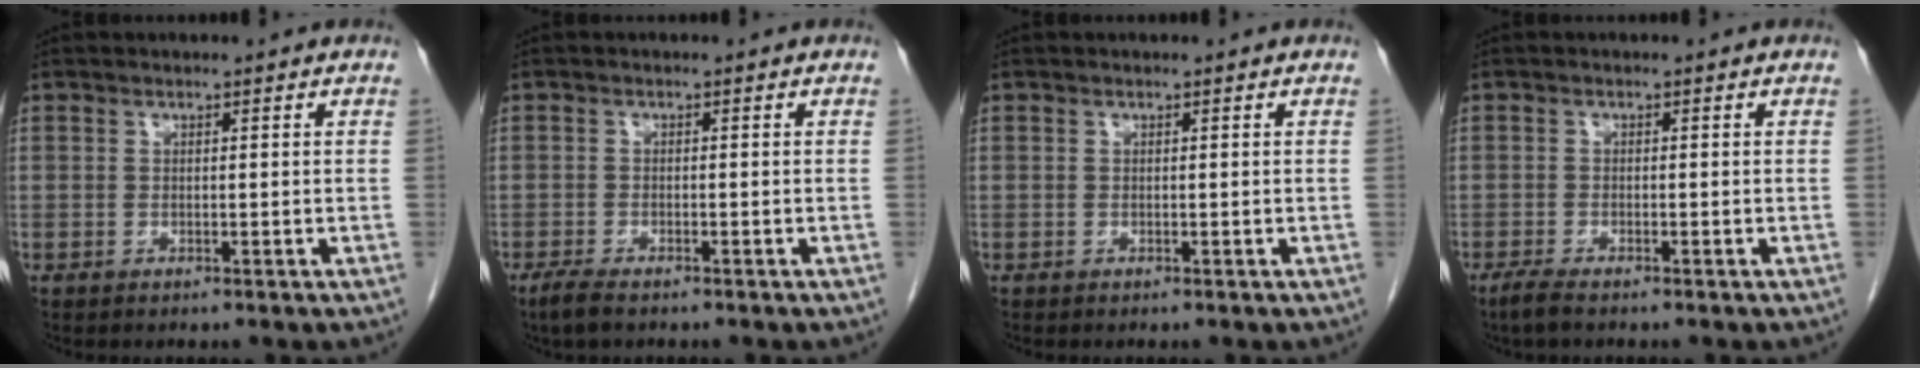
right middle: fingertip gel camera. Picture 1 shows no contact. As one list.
[{"total": 3.0, "force": [-2.3, 0.7, 1.9], "torque": [-0.043, -0.008, -0.038]}, {"total": 0.0}, {"total": 2.3, "force": [-1.8, 0.2, 1.4], "torque": [-0.037, -0.008, -0.035]}]